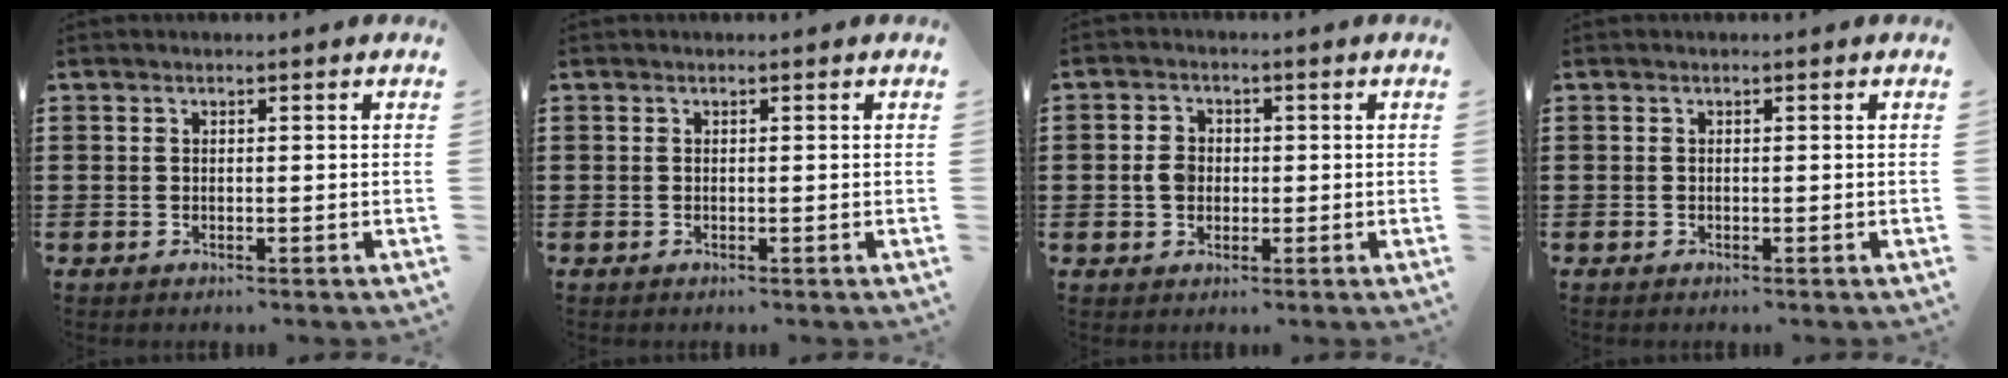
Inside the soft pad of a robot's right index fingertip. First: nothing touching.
{"total": 0.0}
{"total": 3.3, "force": [-0.2, 2.7, 1.9], "torque": [-0.051, 0.007, -0.008]}
{"total": 0.0}